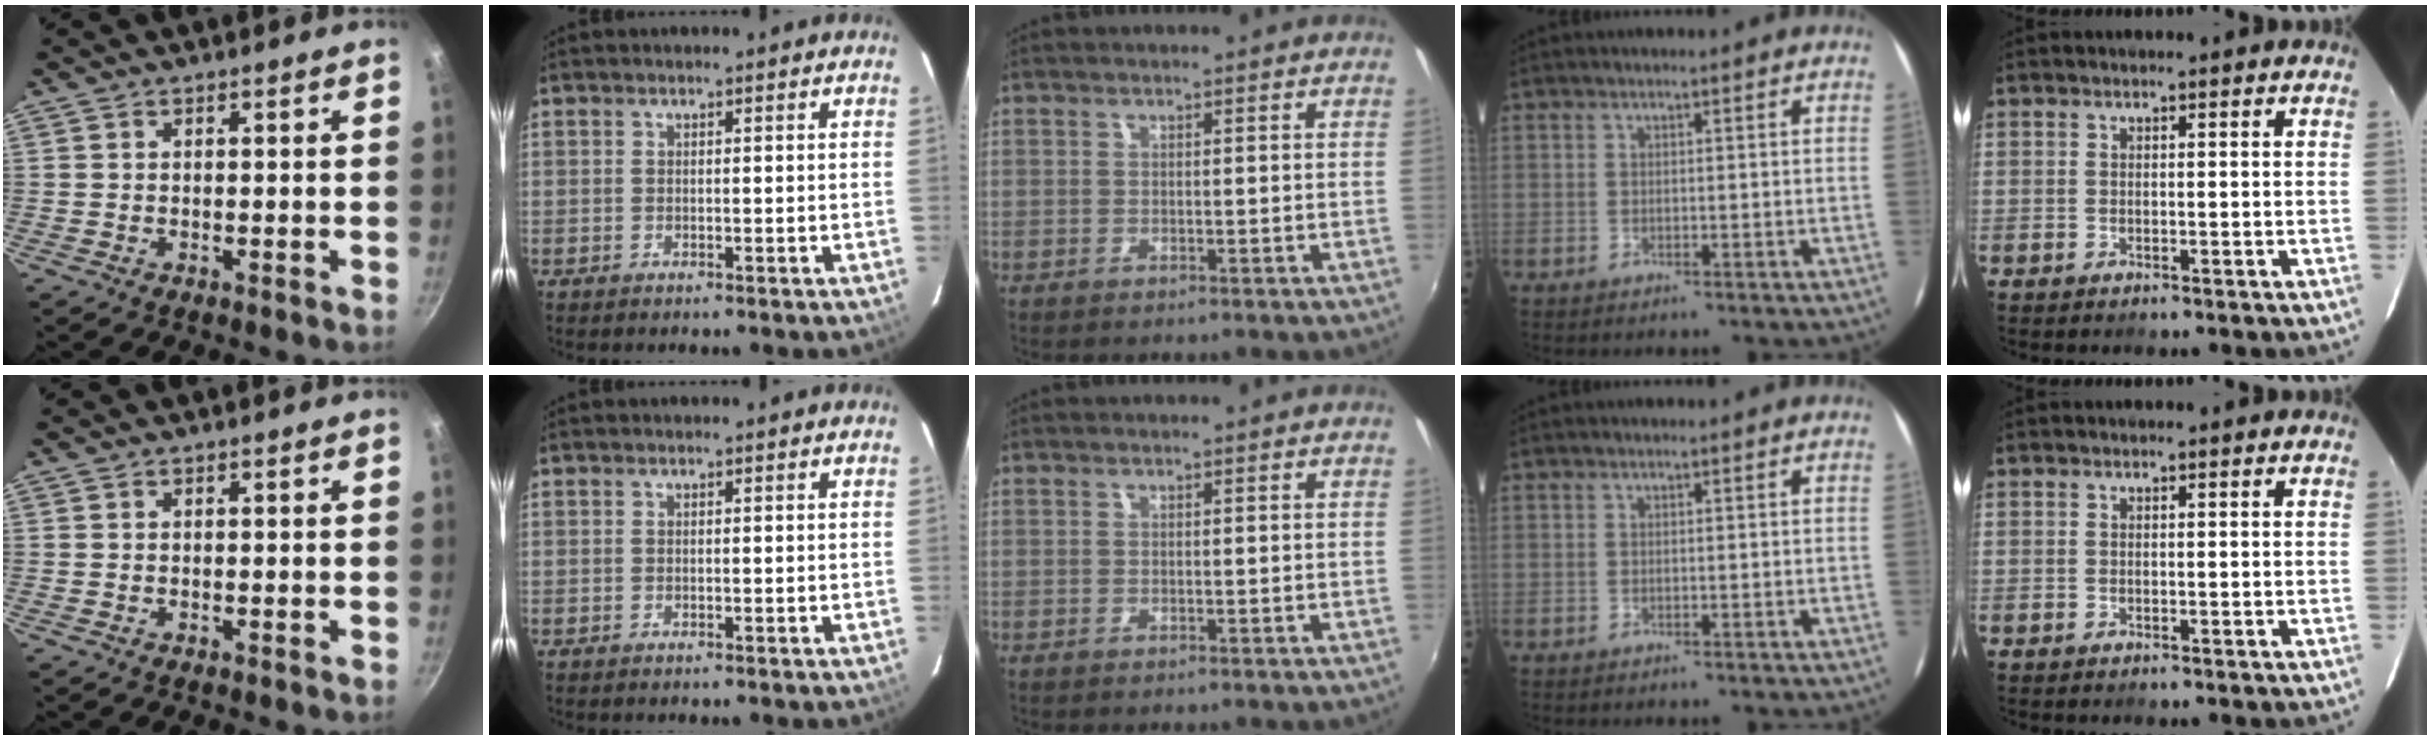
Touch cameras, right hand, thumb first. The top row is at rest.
{}